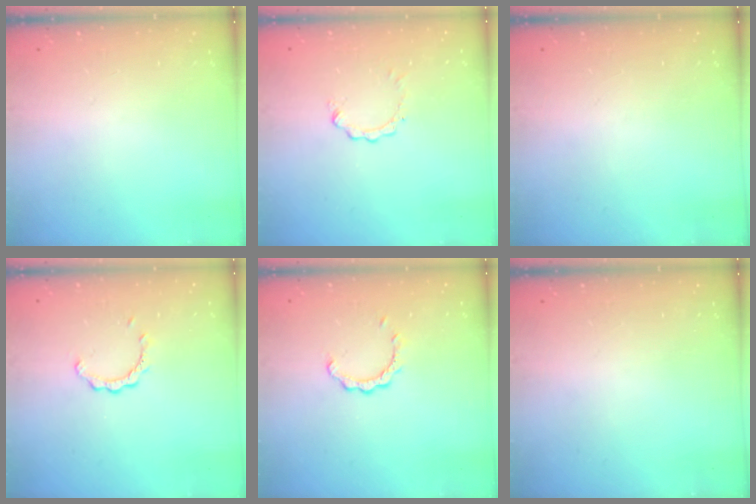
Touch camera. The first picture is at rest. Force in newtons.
{"total": 0.0}
{"total": 0.0}
{"total": 2.2, "press": 2.2, "slide": 0.2}
{"total": 2.7, "press": 2.7, "slide": 0.3}
{"total": 0.0}